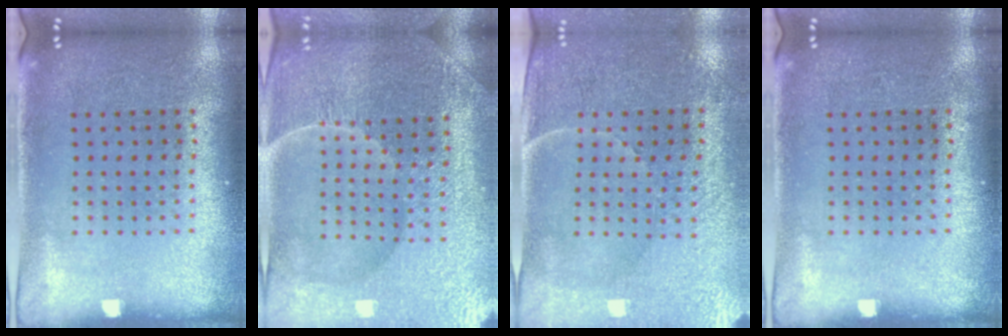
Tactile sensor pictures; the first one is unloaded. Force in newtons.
{"total": 5.0, "press": 4.8, "slide": 1.7}
{"total": 3.5, "press": 3.3, "slide": 1.0}
{"total": 0.0}